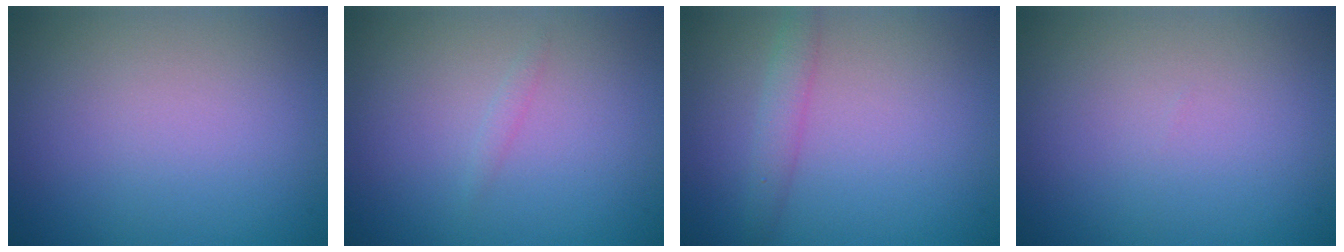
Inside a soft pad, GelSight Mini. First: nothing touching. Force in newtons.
{"total": 0.5, "press": 0.5, "slide": 0.1}
{"total": 1.8, "press": 1.8, "slide": 0.1}
{"total": 0.0}